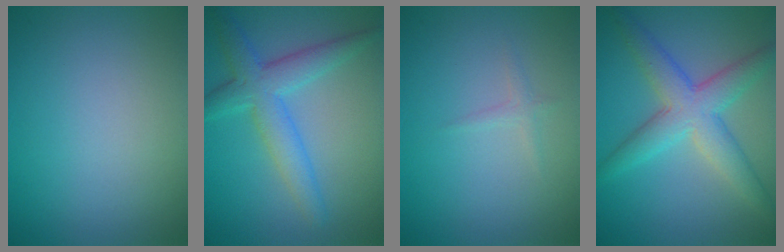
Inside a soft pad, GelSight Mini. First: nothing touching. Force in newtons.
{"total": 4.4, "press": 4.4, "slide": 0.1}
{"total": 0.8, "press": 0.8, "slide": 0.0}
{"total": 5.3, "press": 5.3, "slide": 0.1}